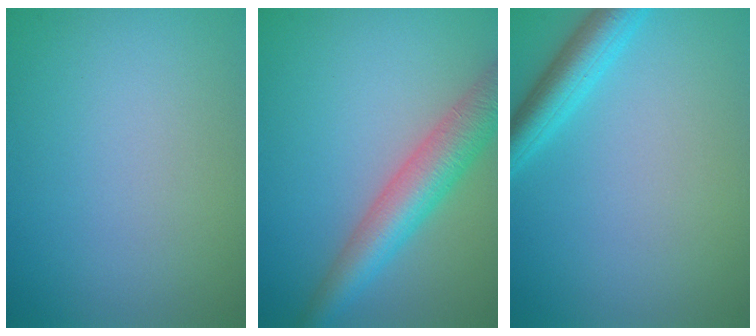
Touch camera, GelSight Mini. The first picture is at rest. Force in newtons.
{"total": 5.6, "press": 5.6, "slide": 0.3}
{"total": 3.6, "press": 3.5, "slide": 0.2}